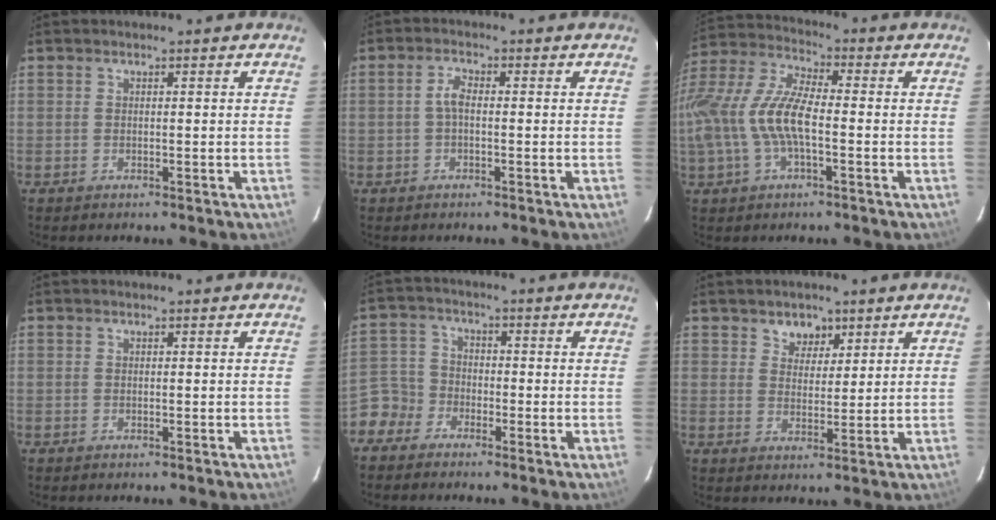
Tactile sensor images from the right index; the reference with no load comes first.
{"total": 2.4, "force": [-0.4, 1.0, 2.1], "torque": [-0.044, 0.009, -0.007]}
{"total": 15.6, "force": [-2.5, 6.2, 14.1], "torque": [-0.296, 0.005, -0.053]}
{"total": 0.0}
{"total": 5.5, "force": [-3.9, 3.9, 0.3], "torque": [-0.013, 0.019, -0.088]}
{"total": 4.3, "force": [2.7, 3.2, 1.1], "torque": [-0.009, 0.002, 0.046]}